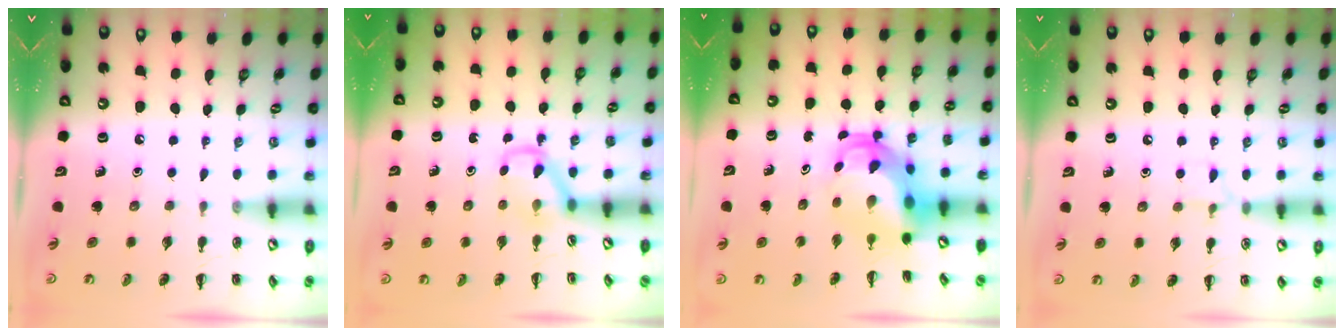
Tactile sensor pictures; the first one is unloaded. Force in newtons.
{"total": 3.8, "press": 3.7, "slide": 0.8}
{"total": 6.8, "press": 6.6, "slide": 1.4}
{"total": 4.5, "press": 4.3, "slide": 1.6}